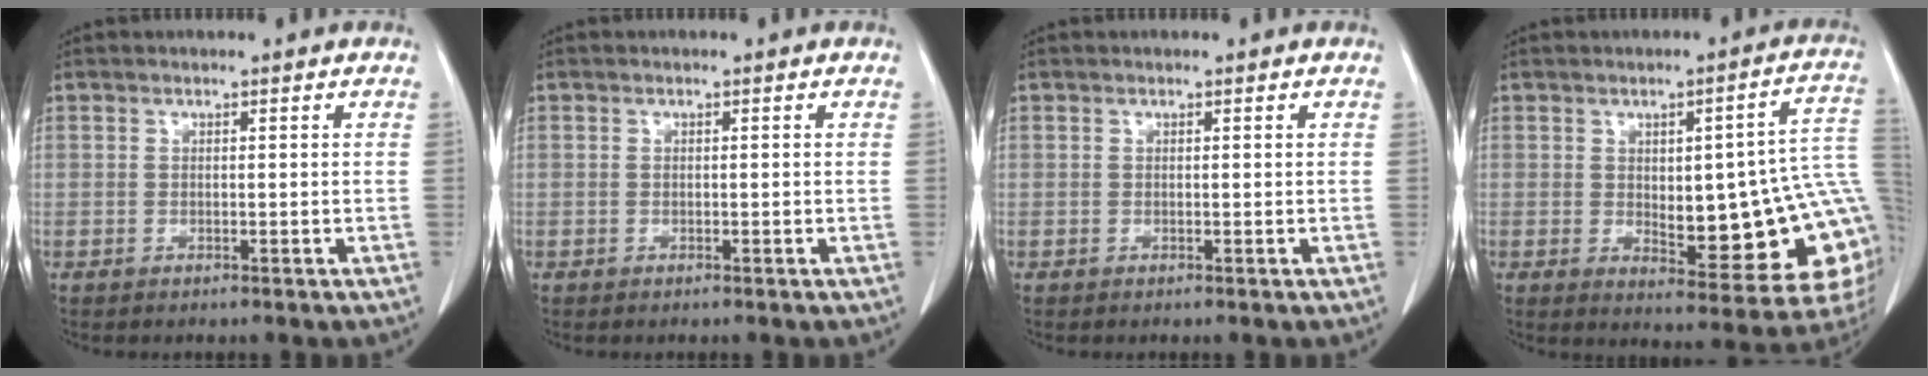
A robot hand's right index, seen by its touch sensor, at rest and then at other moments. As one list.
[{"total": 0.0}, {"total": 0.0}, {"total": 19.4, "force": [-0.3, 5.1, 18.7], "torque": [-0.175, 0.018, 0.013]}]